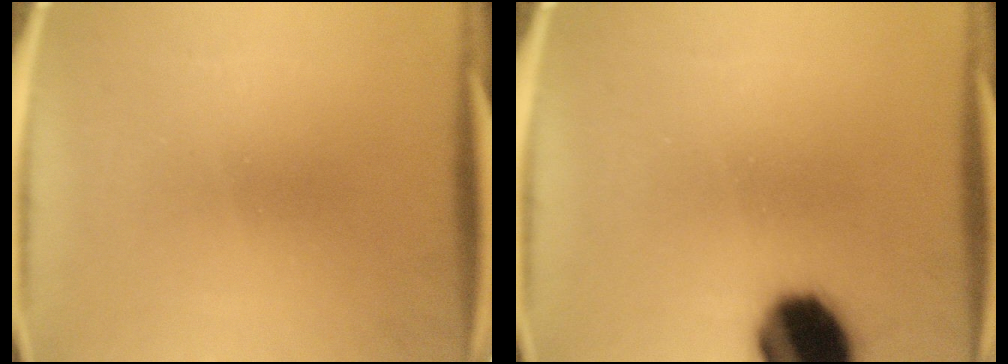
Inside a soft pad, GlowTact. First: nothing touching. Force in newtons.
{"total": 18.4}